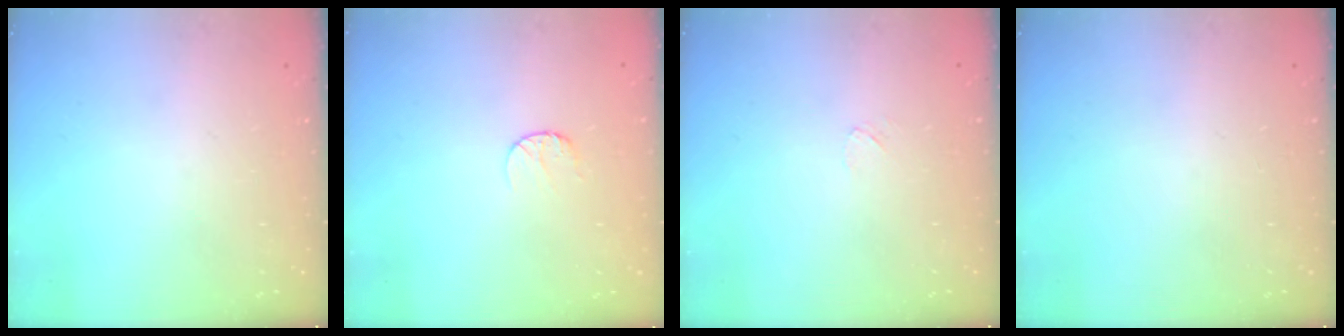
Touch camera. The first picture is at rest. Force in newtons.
{"total": 5.0, "press": 4.9, "slide": 0.5}
{"total": 3.2, "press": 3.2, "slide": 0.4}
{"total": 0.0}